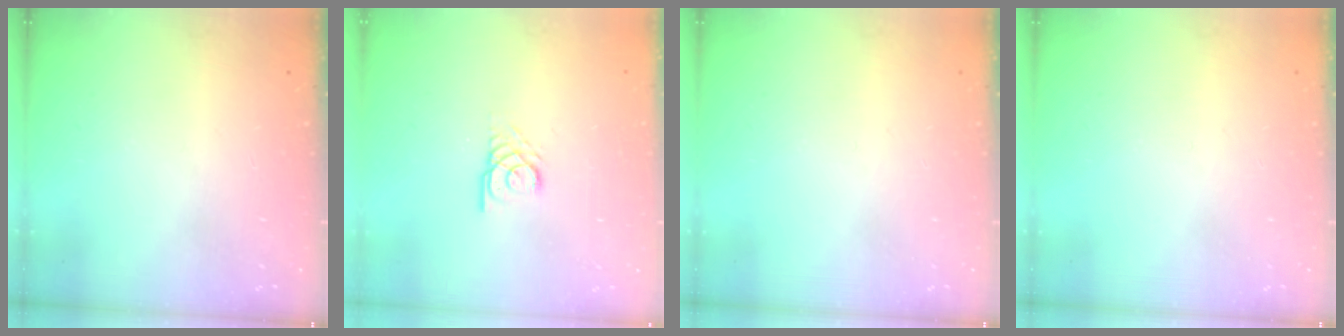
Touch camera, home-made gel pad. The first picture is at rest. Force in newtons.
{"total": 2.7, "press": 2.7, "slide": 0.2}
{"total": 0.0}
{"total": 0.0}